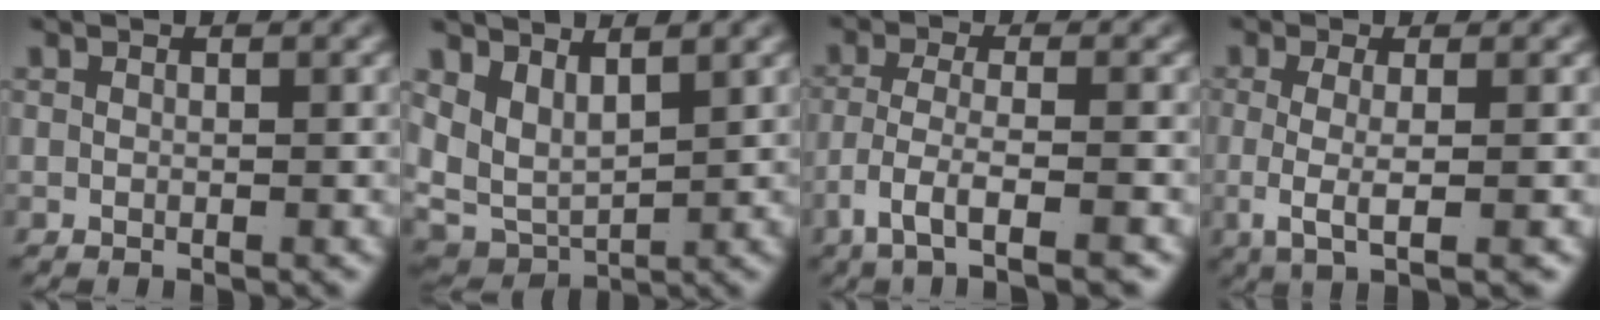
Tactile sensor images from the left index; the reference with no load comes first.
{"total": 7.6, "force": [1.6, 6.1, 4.3], "torque": [-0.103, -0.029, 0.028]}
{"total": 5.7, "force": [-3.6, 1.6, 4.1], "torque": [-0.085, -0.034, -0.043]}
{"total": 4.3, "force": [-0.4, 1.0, 4.2], "torque": [-0.083, -0.015, 0.002]}